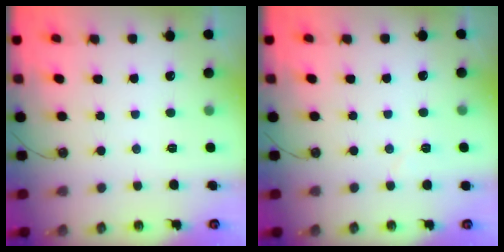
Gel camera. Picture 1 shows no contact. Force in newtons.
{"total": 4.1, "press": 3.1, "slide": 2.7}